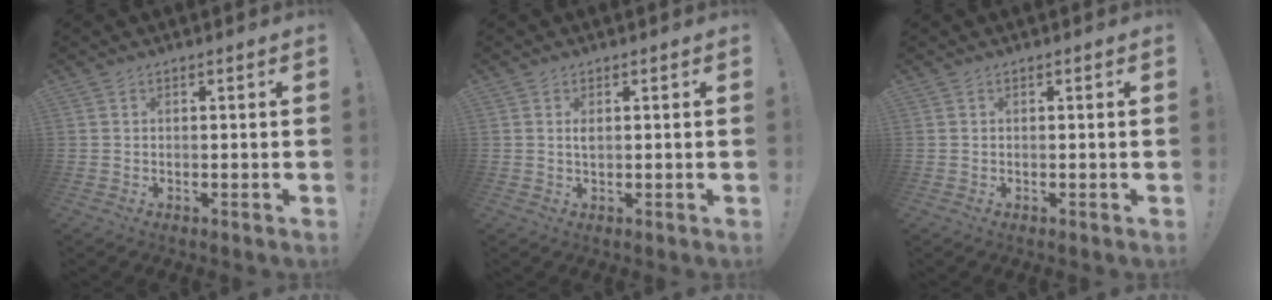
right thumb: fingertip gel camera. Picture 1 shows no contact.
{"total": 1.5, "force": [0.4, 0.4, 1.3], "torque": [-0.023, 0.000, 0.004]}
{"total": 0.0}